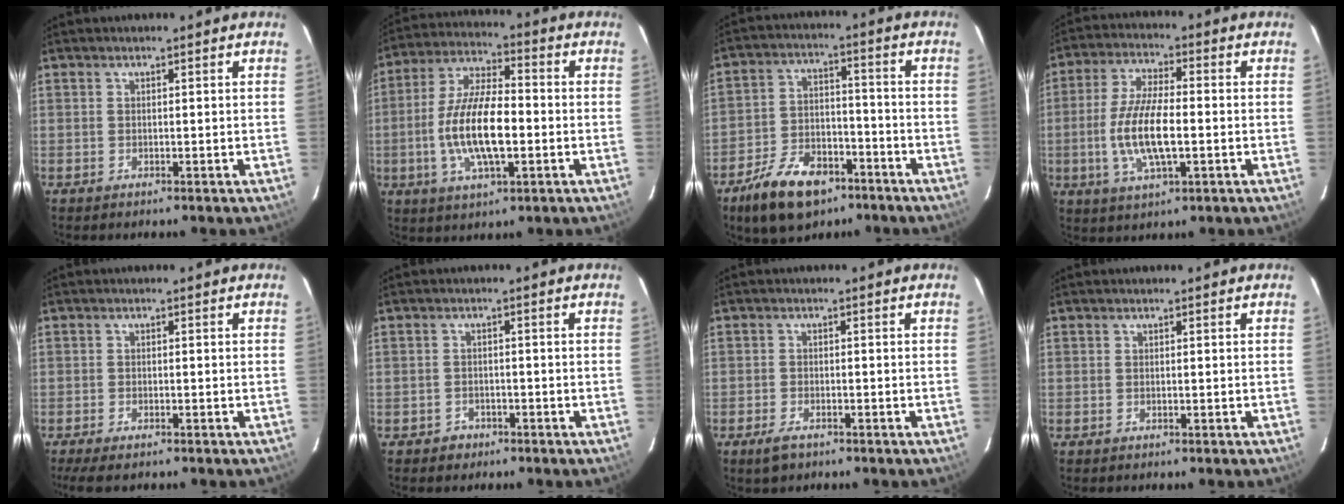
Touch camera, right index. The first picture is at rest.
{"total": 14.2, "force": [-2.7, 5.0, 13.0], "torque": [-0.264, -0.002, -0.050]}
{"total": 14.6, "force": [-9.4, 7.7, 8.0], "torque": [-0.175, 0.002, -0.153]}
{"total": 11.7, "force": [-2.1, 3.9, 10.8], "torque": [-0.222, -0.004, -0.039]}
{"total": 5.2, "force": [-4.1, 1.3, 2.9], "torque": [-0.072, -0.023, -0.072]}
{"total": 2.8, "force": [-1.8, 2.2, 0.2], "torque": [-0.012, 0.006, -0.025]}
{"total": 3.3, "force": [-2.3, 1.5, 1.8], "torque": [-0.045, -0.007, -0.043]}
{"total": 0.0}